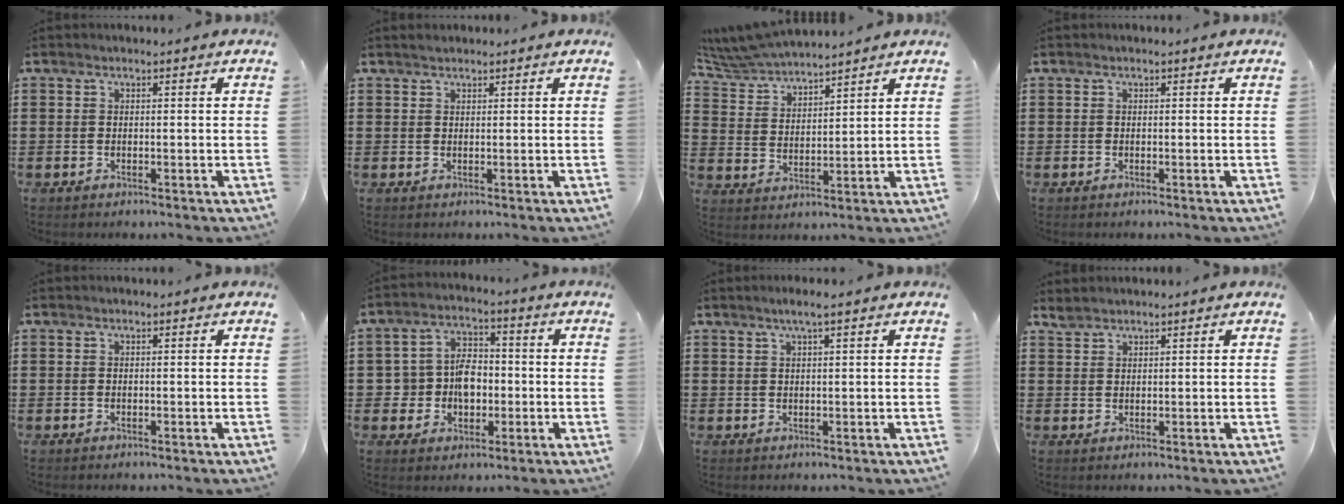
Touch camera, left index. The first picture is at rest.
{"total": 0.9, "force": [0.8, 0.2, 0.2], "torque": [-0.005, 0.002, 0.016]}
{"total": 6.3, "force": [6.1, 0.6, 1.4], "torque": [-0.054, -0.027, 0.110]}
{"total": 0.0}
{"total": 0.0}
{"total": 5.9, "force": [-0.9, 4.9, 3.2], "torque": [-0.064, 0.009, -0.018]}
{"total": 2.0, "force": [1.2, 0.0, 1.6], "torque": [-0.032, 0.000, 0.021]}
{"total": 1.6, "force": [1.5, 0.3, 0.3], "torque": [-0.008, 0.000, 0.030]}